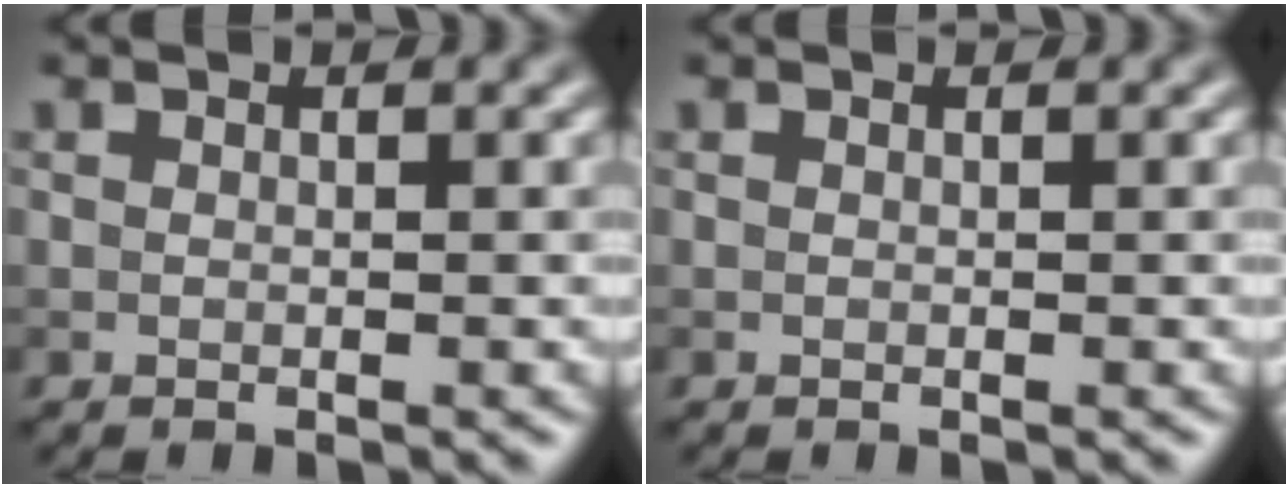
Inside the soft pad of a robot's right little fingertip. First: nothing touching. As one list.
[{"total": 0.0}]